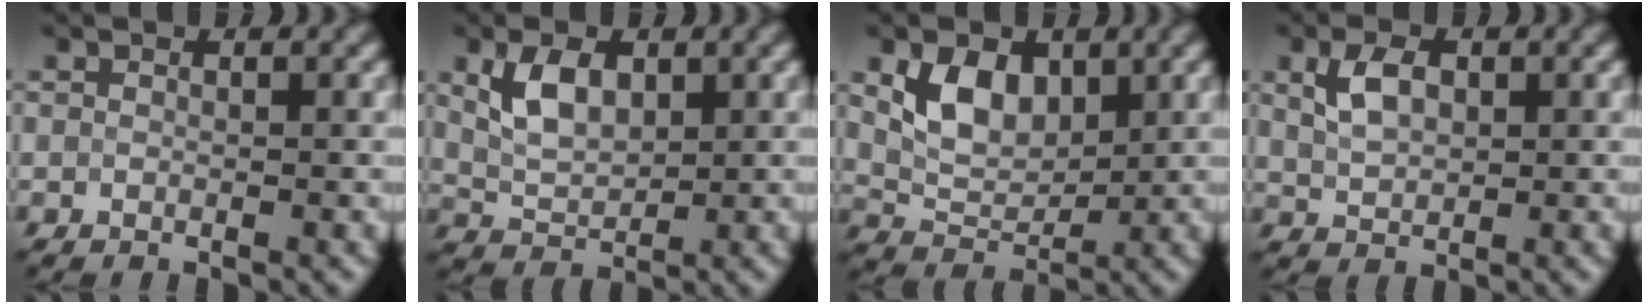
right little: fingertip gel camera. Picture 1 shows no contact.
{"total": 4.0, "force": [1.4, 2.4, 2.8], "torque": [-0.063, 0.003, 0.030]}
{"total": 4.7, "force": [1.7, 3.1, 3.1], "torque": [-0.063, -0.005, 0.033]}
{"total": 3.2, "force": [1.0, 2.0, 2.3], "torque": [-0.050, 0.005, 0.022]}